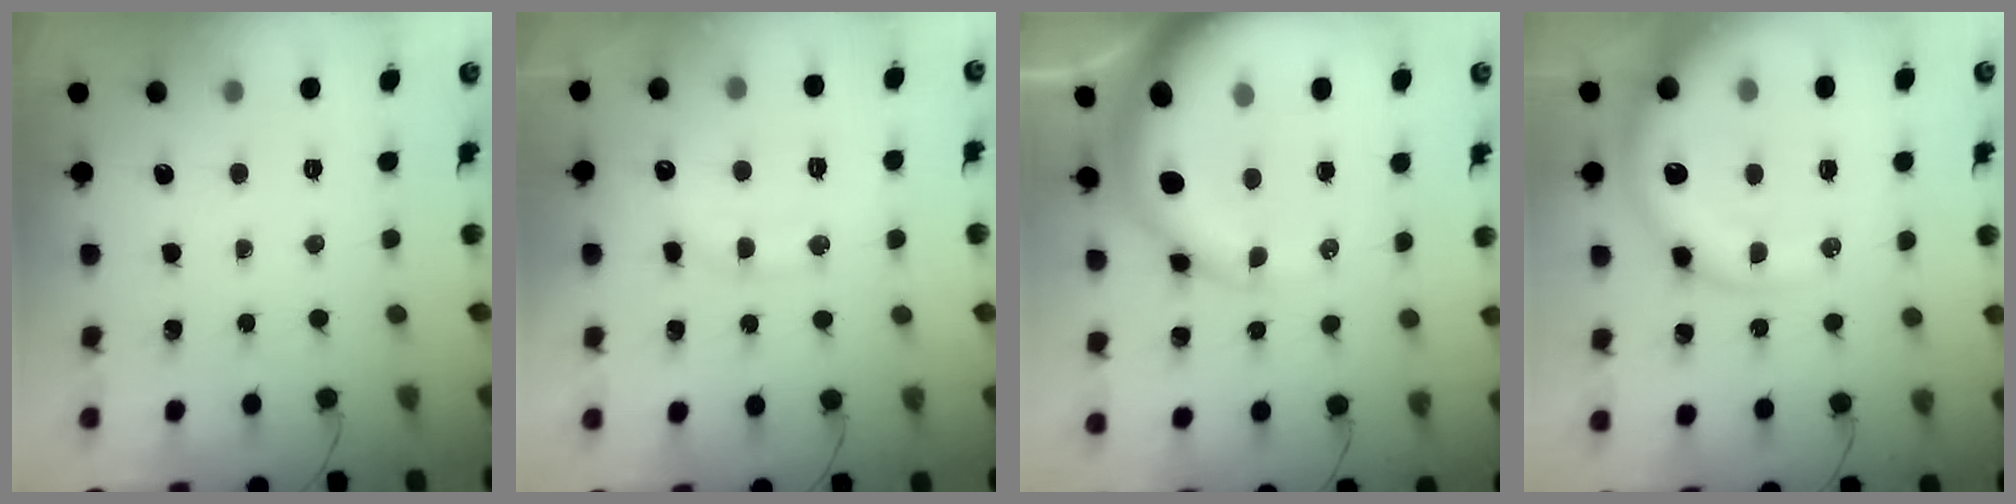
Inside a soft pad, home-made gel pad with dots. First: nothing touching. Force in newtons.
{"total": 12.6, "press": 12.6, "slide": 0.9}
{"total": 17.8, "press": 17.5, "slide": 3.3}
{"total": 16.2, "press": 15.6, "slide": 4.3}